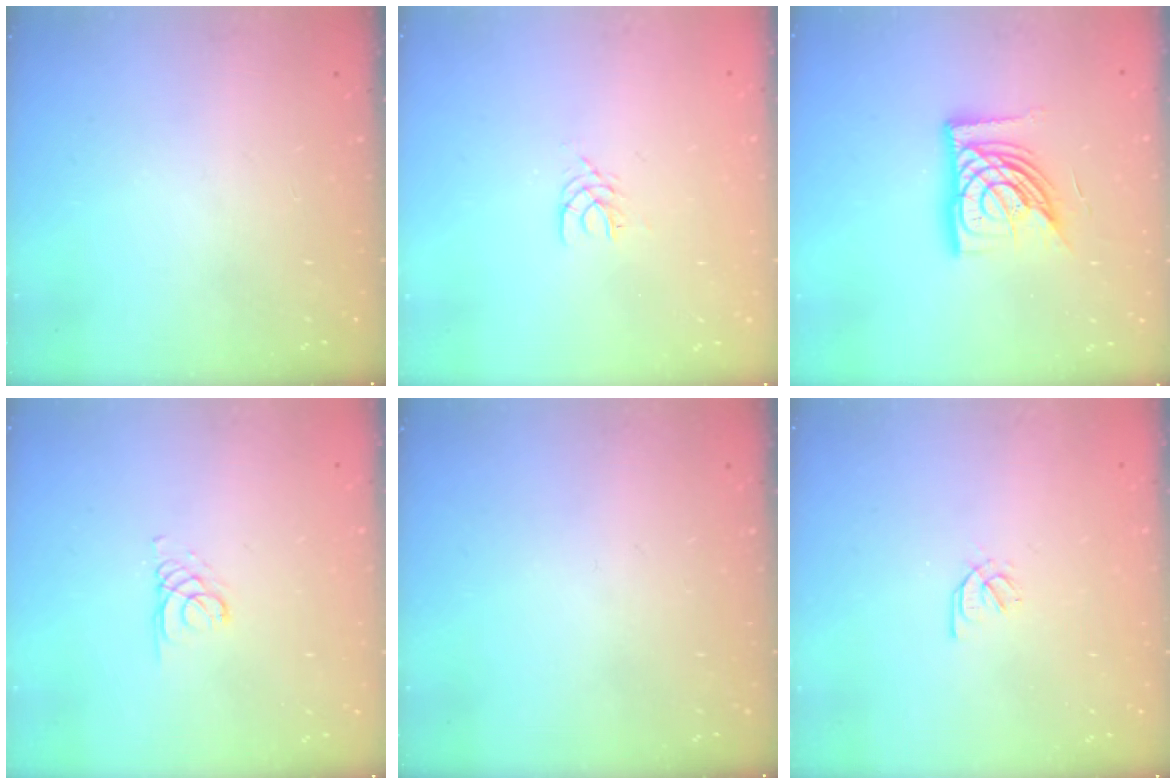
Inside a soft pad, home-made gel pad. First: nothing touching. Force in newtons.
{"total": 3.4, "press": 3.4, "slide": 0.4}
{"total": 15.7, "press": 15.5, "slide": 2.2}
{"total": 2.1, "press": 2.1, "slide": 0.2}
{"total": 0.0}
{"total": 1.8, "press": 1.8, "slide": 0.4}